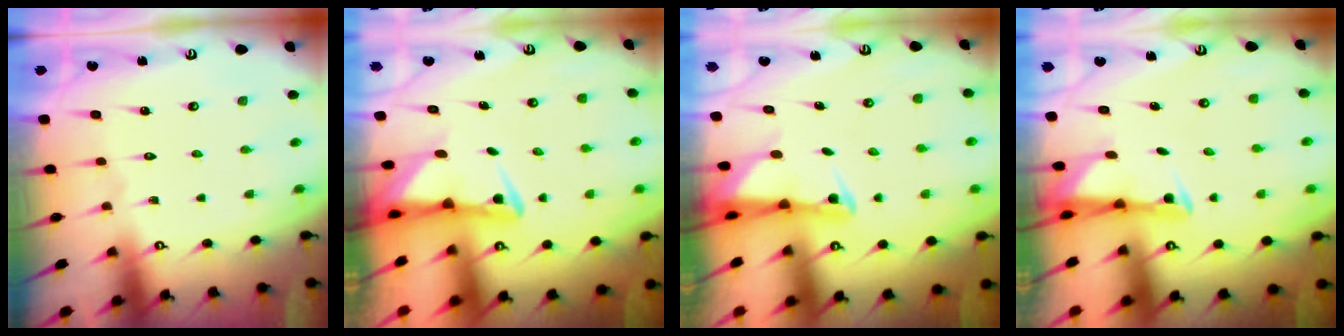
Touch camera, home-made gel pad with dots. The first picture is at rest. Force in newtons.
{"total": 3.3, "press": 3.2, "slide": 0.7}
{"total": 2.4, "press": 2.4, "slide": 0.5}
{"total": 2.7, "press": 2.7, "slide": 0.5}